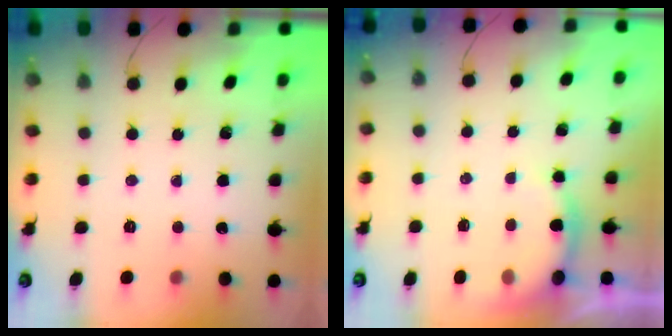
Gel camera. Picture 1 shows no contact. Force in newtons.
{"total": 5.2, "press": 5.2, "slide": 0.5}